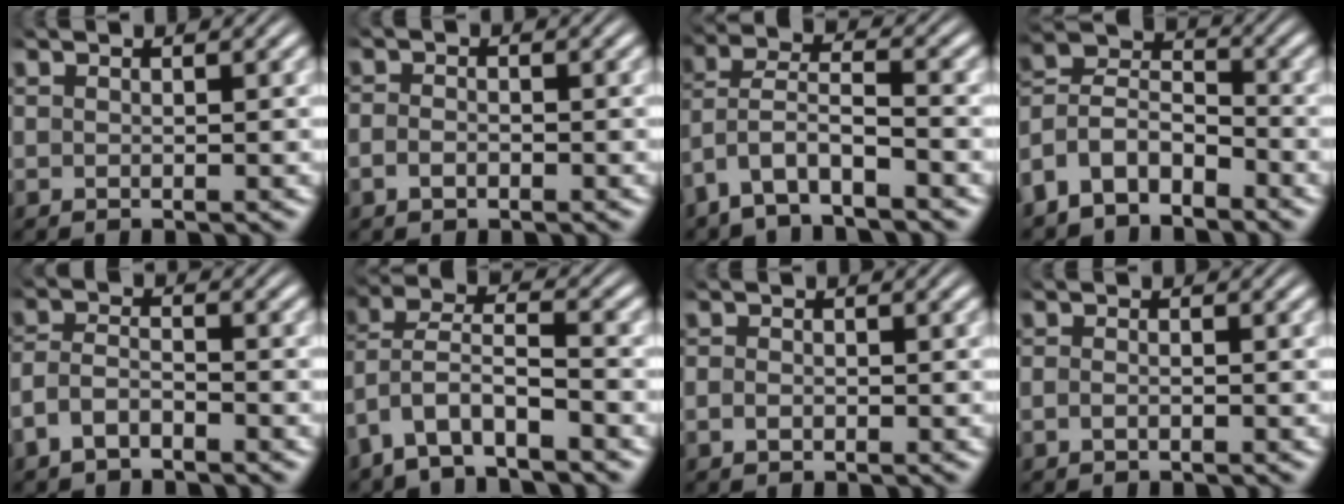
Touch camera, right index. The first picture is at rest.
{"total": 1.1, "force": [-0.7, 0.7, 0.5], "torque": [-0.015, -0.002, -0.012]}
{"total": 5.3, "force": [-1.3, 4.3, 2.8], "torque": [-0.099, -0.021, -0.018]}
{"total": 8.7, "force": [-1.3, 7.8, 3.6], "torque": [-0.110, -0.020, -0.035]}
{"total": 4.0, "force": [-2.0, 3.0, 1.8], "torque": [-0.051, -0.008, -0.035]}
{"total": 5.4, "force": [-1.1, 4.4, 2.9], "torque": [-0.094, -0.017, -0.016]}
{"total": 0.8, "force": [-0.4, 0.6, 0.4], "torque": [-0.011, -0.001, -0.007]}
{"total": 0.7, "force": [-0.5, 0.2, 0.3], "torque": [-0.013, 0.001, -0.010]}